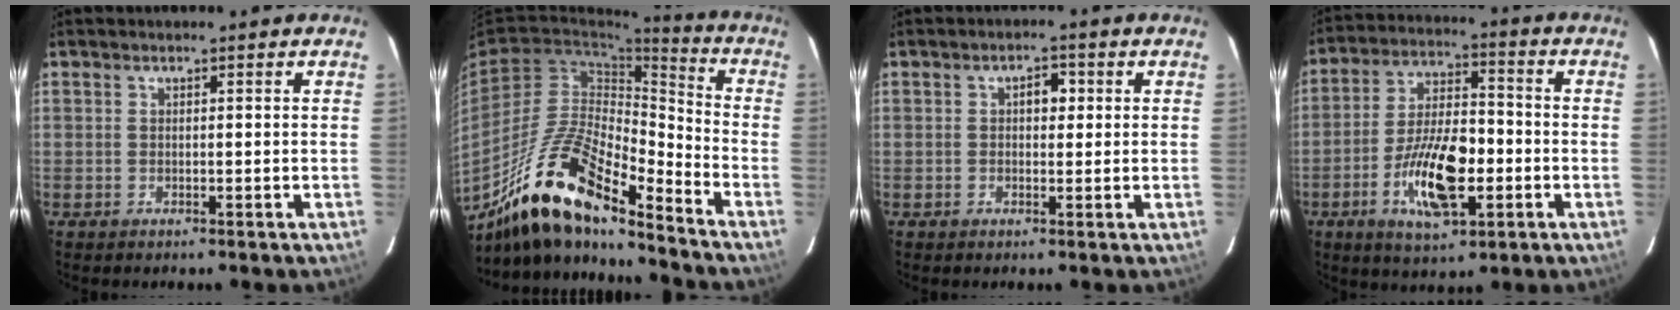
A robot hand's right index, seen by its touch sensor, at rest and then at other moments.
{"total": 17.7, "force": [-13.7, 3.9, 10.6], "torque": [-0.196, 0.005, -0.250]}
{"total": 2.7, "force": [0.6, 1.4, 2.2], "torque": [-0.033, 0.013, 0.007]}
{"total": 13.2, "force": [-4.1, 4.5, 11.7], "torque": [-0.221, 0.004, -0.070]}